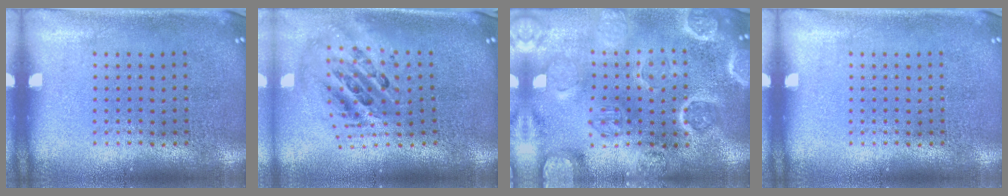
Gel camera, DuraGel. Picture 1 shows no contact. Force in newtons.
{"total": 2.5, "press": 1.8, "slide": 1.8}
{"total": 4.2, "press": 3.9, "slide": 1.6}
{"total": 0.0}